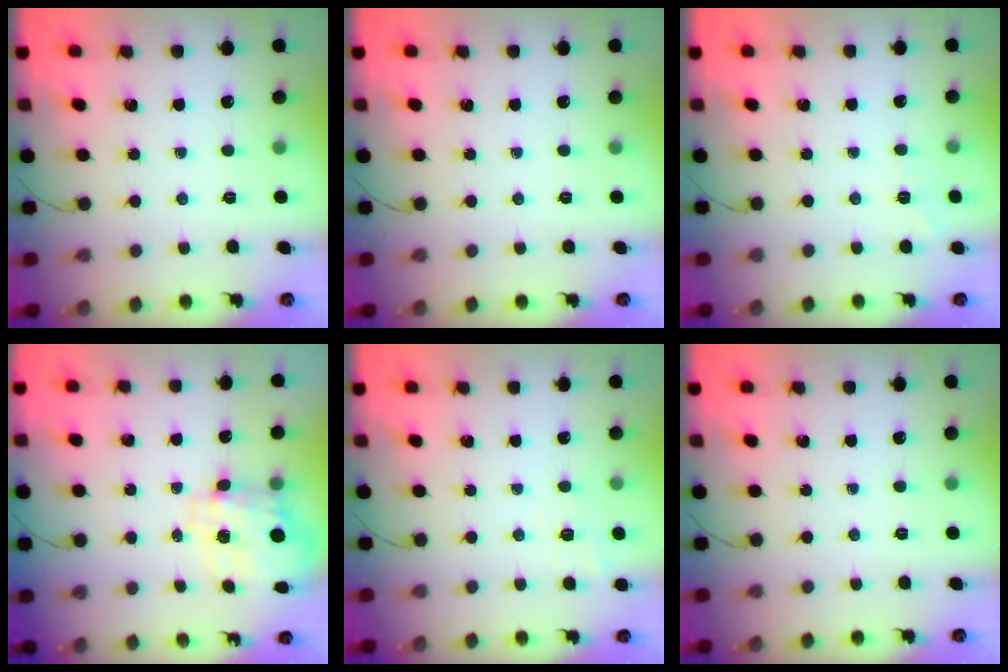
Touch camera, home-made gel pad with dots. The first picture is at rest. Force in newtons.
{"total": 0.0}
{"total": 2.3, "press": 1.8, "slide": 1.4}
{"total": 3.5, "press": 3.4, "slide": 1.1}
{"total": 6.4, "press": 6.1, "slide": 2.1}
{"total": 0.0}